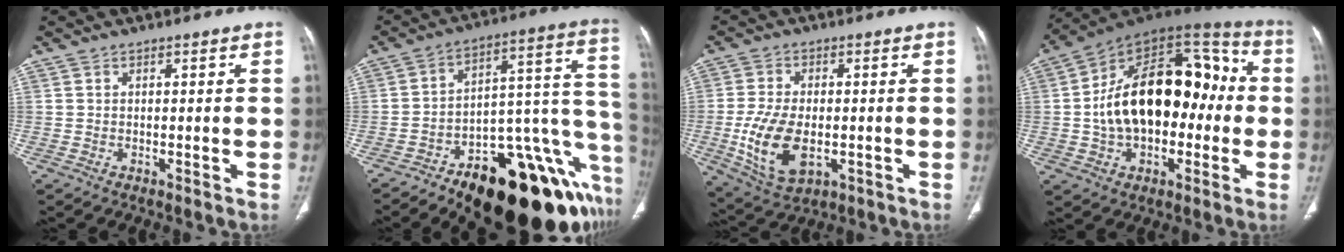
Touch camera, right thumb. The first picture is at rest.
{"total": 32.1, "force": [-14.5, 13.3, 25.3], "torque": [-0.242, 0.083, -0.203]}
{"total": 12.4, "force": [-2.5, 7.0, 9.9], "torque": [-0.192, -0.006, -0.032]}
{"total": 25.6, "force": [-0.5, 15.5, 20.4], "torque": [-0.307, 0.047, -0.007]}